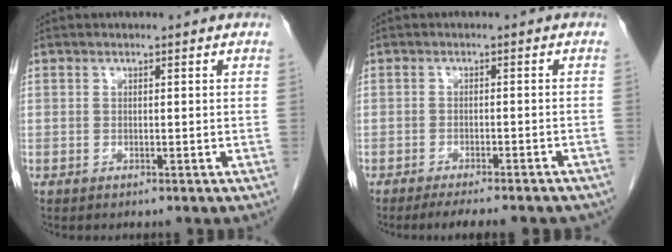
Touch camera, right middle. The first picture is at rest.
{"total": 11.3, "force": [-9.8, 2.0, 5.4], "torque": [-0.064, -0.008, -0.116]}